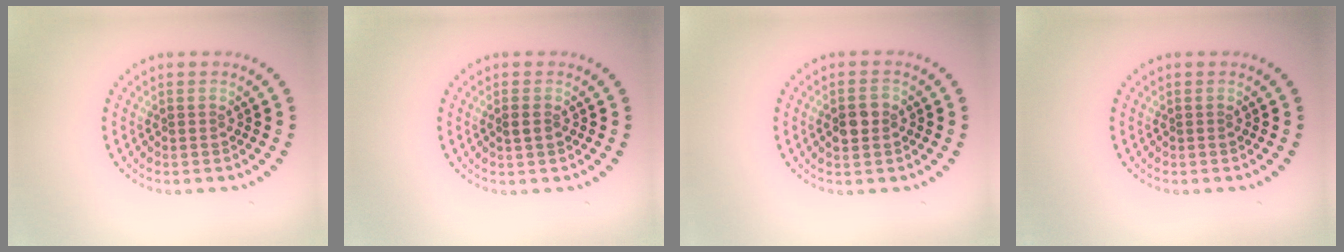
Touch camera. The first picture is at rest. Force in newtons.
{"total": 1.1, "press": 1.1, "slide": 0.2}
{"total": 2.5, "press": 2.5, "slide": 0.1}
{"total": 0.0}